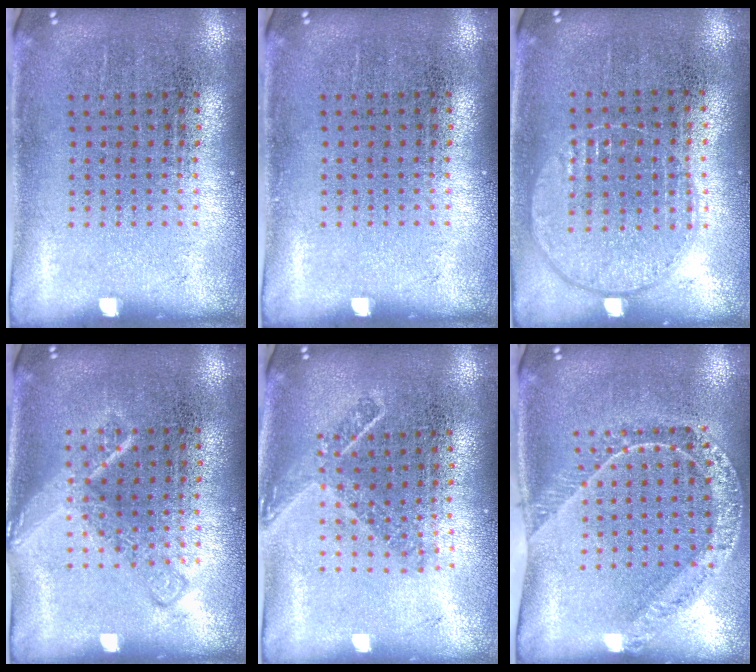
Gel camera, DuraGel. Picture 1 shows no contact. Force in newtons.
{"total": 0.0}
{"total": 0.9, "press": 0.9, "slide": 0.4}
{"total": 2.2, "press": 2.2, "slide": 0.3}
{"total": 1.6, "press": 1.2, "slide": 1.1}
{"total": 1.4, "press": 1.4, "slide": 0.2}